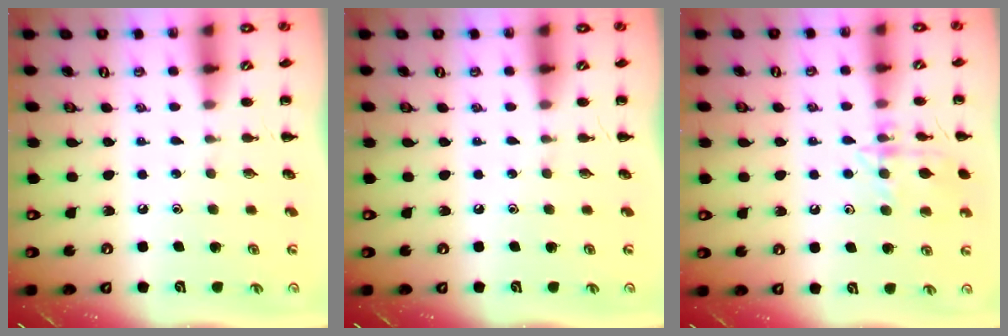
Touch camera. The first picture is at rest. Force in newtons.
{"total": 0.0}
{"total": 12.3, "press": 12.3, "slide": 0.5}